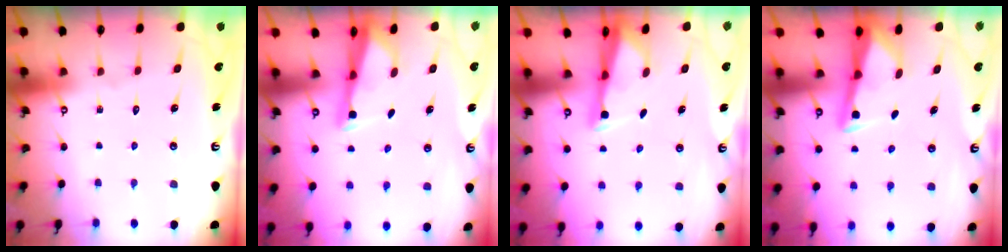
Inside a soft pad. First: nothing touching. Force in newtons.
{"total": 2.8, "press": 2.8, "slide": 0.6}
{"total": 2.9, "press": 2.8, "slide": 0.7}
{"total": 2.9, "press": 2.9, "slide": 0.4}